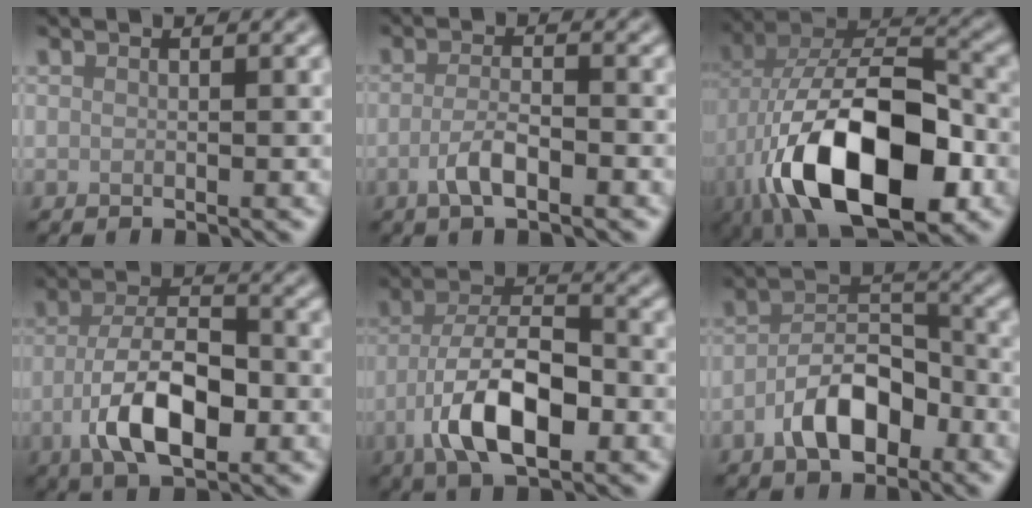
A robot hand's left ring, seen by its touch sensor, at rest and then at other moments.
{"total": 2.9, "force": [-1.4, 0.9, 2.4], "torque": [-0.049, 0.002, -0.029]}
{"total": 15.0, "force": [-6.0, 7.1, 11.8], "torque": [-0.201, -0.001, -0.107]}
{"total": 7.5, "force": [-2.6, 3.3, 6.2], "torque": [-0.117, 0.003, -0.051]}
{"total": 8.4, "force": [-3.5, 3.4, 6.8], "torque": [-0.126, 0.009, -0.069]}
{"total": 5.9, "force": [-3.0, 3.1, 4.1], "torque": [-0.066, 0.011, -0.059]}